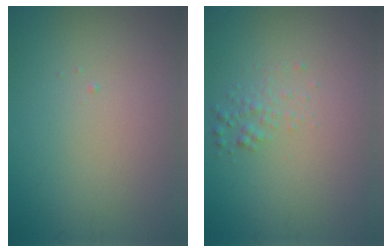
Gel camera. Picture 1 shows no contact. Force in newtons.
{"total": 1.2, "press": 1.2, "slide": 0.0}